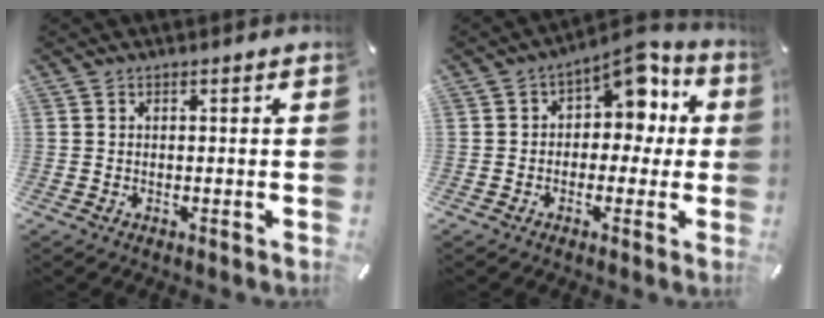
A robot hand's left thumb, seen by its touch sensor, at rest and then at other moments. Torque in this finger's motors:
{"motor_torque": [0.51, 0.42, 0.50, 0.47, 0.10]}